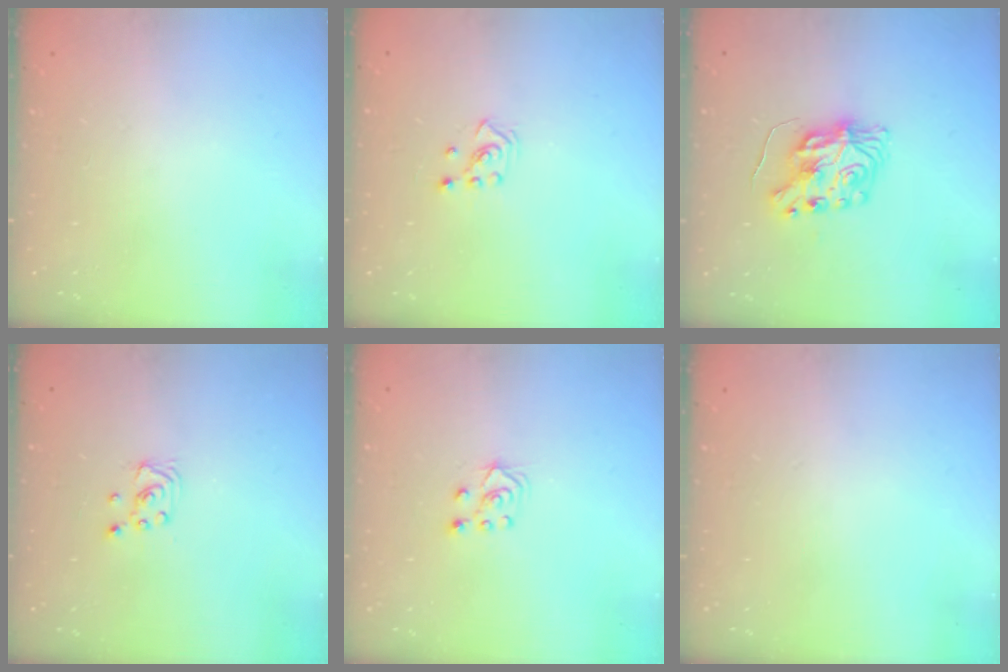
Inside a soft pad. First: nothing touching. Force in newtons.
{"total": 2.3, "press": 2.2, "slide": 0.8}
{"total": 8.3, "press": 8.2, "slide": 0.2}
{"total": 2.3, "press": 2.3, "slide": 0.2}
{"total": 4.1, "press": 4.1, "slide": 0.7}
{"total": 0.0}